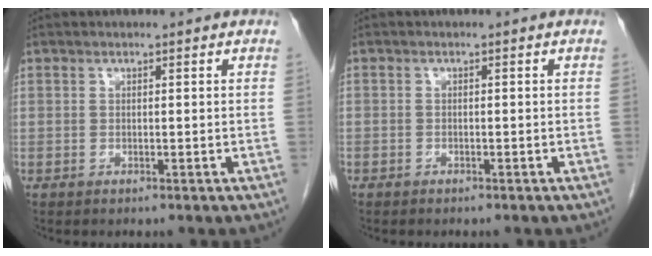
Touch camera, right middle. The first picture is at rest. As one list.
[{"total": 0.7, "force": [-0.6, 0.5, 0.1], "torque": [-0.005, 0.003, -0.010]}]